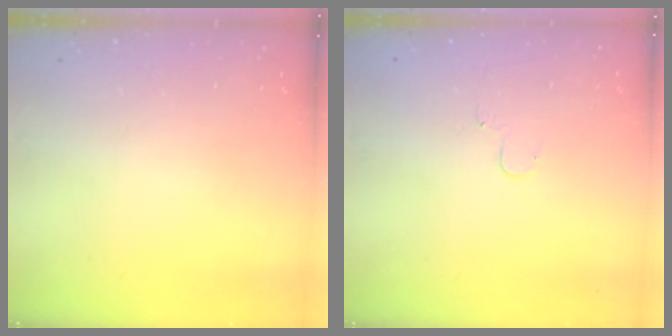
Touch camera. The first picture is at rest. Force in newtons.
{"total": 3.2, "press": 3.2, "slide": 0.3}